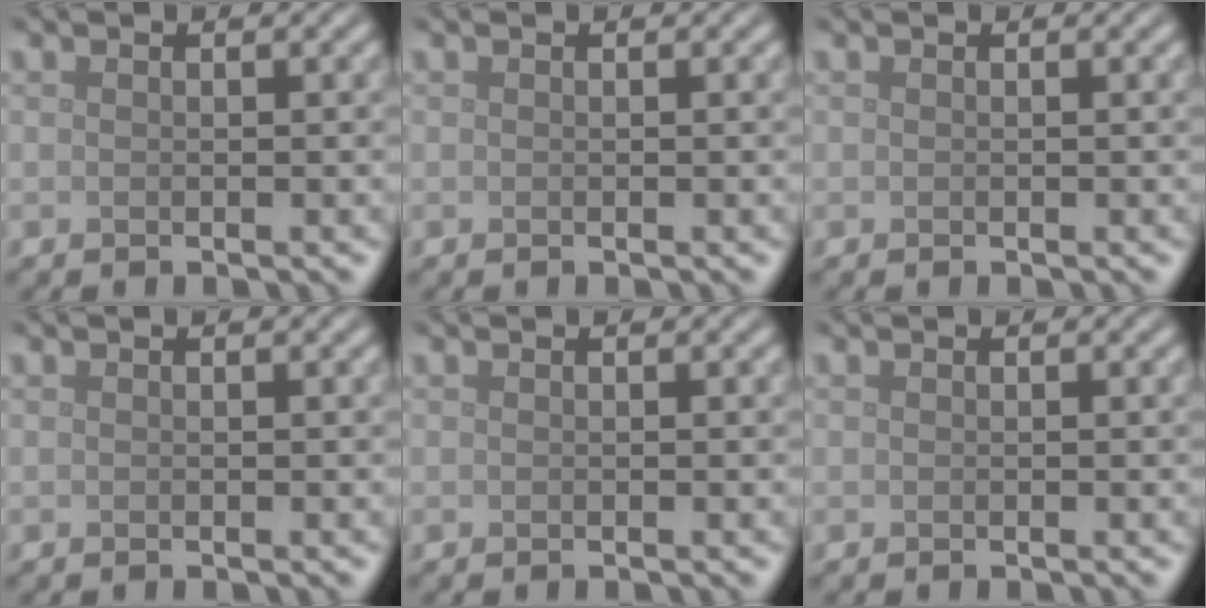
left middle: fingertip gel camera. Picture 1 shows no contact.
{"total": 0.0}
{"total": 0.0}
{"total": 0.0}
{"total": 0.0}
{"total": 0.0}